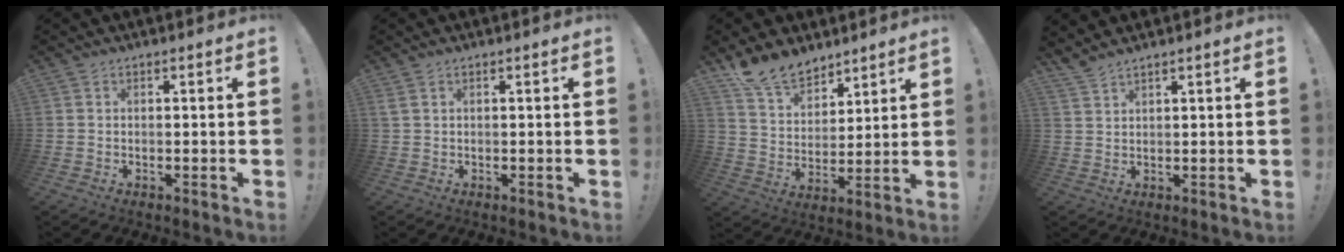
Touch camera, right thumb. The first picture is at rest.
{"total": 1.0, "force": [0.5, 0.2, 0.8], "torque": [-0.020, 0.000, 0.010]}
{"total": 13.4, "force": [11.0, 6.7, 3.7], "torque": [-0.073, -0.077, 0.212]}
{"total": 3.0, "force": [2.8, -0.2, 1.0], "torque": [-0.025, -0.017, 0.052]}